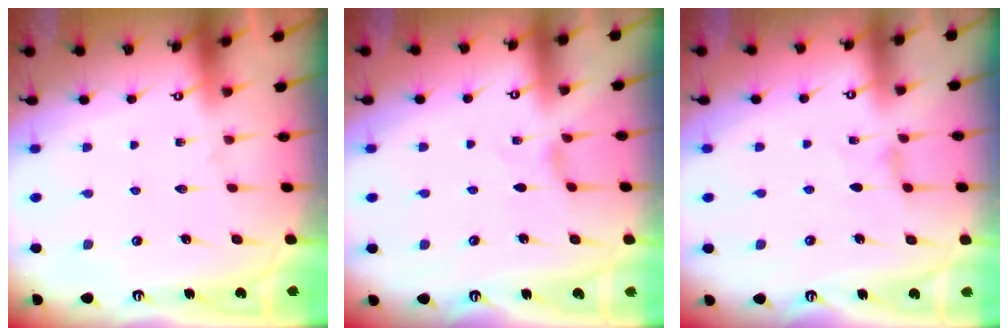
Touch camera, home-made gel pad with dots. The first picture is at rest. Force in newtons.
{"total": 0.6, "press": 0.6, "slide": 0.2}
{"total": 1.4, "press": 1.3, "slide": 0.5}